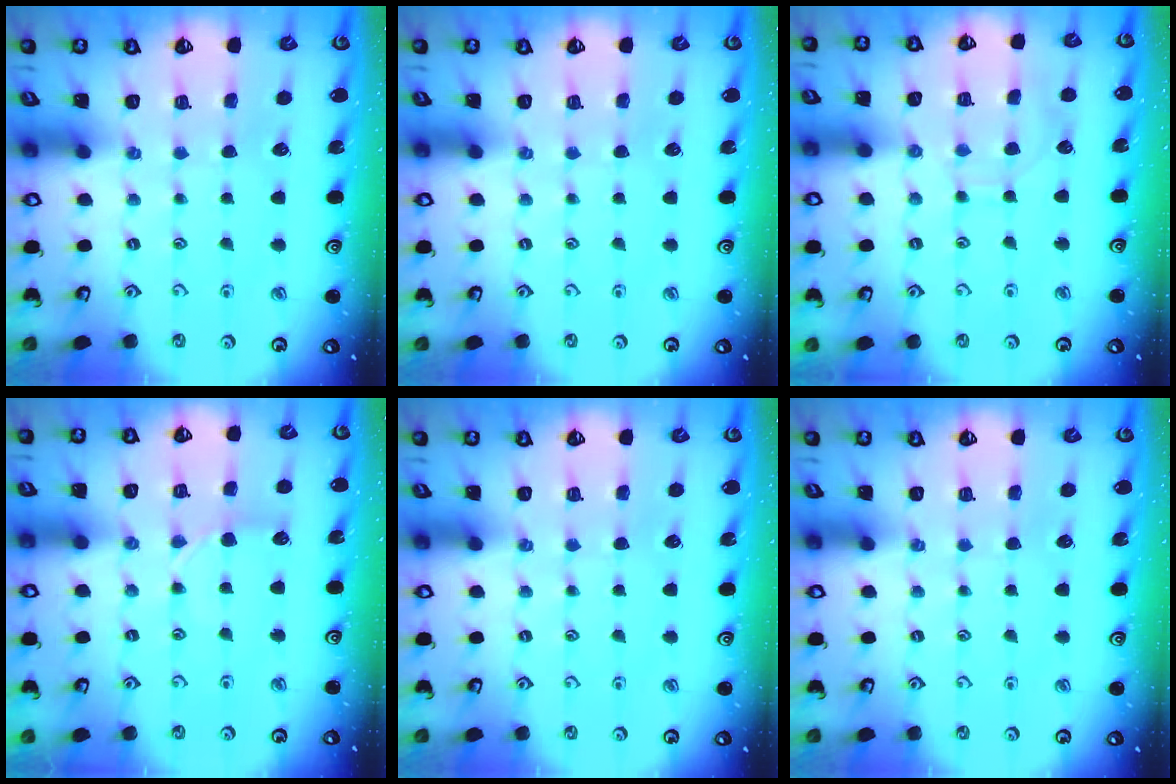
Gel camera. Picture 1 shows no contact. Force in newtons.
{"total": 0.0}
{"total": 5.6, "press": 5.6, "slide": 0.5}
{"total": 5.0, "press": 4.9, "slide": 0.7}
{"total": 0.0}
{"total": 0.0}